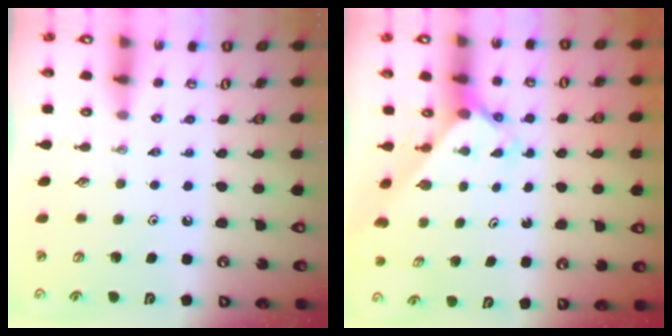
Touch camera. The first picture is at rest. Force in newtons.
{"total": 2.4, "press": 2.4, "slide": 0.2}